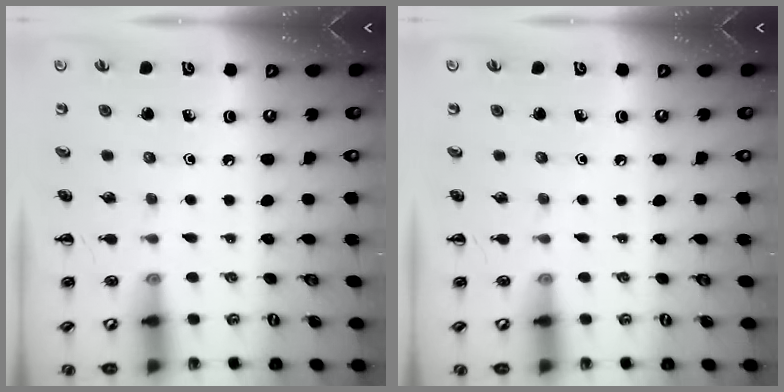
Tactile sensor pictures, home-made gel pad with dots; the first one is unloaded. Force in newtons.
{"total": 0.0}